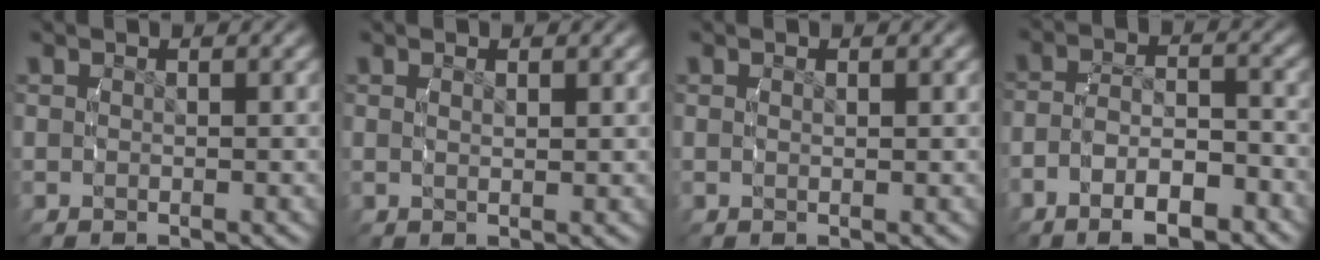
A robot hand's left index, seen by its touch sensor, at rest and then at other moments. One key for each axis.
{"total": 1.0, "fx": 0.5, "fy": -0.4, "fz": 0.7, "tx": -0.012, "ty": -0.004, "tz": 0.012}
{"total": 0.6, "fx": 0.2, "fy": -0.2, "fz": 0.6, "tx": -0.012, "ty": -0.003, "tz": 0.006}
{"total": 5.2, "fx": -3.2, "fy": 2.4, "fz": 3.4, "tx": -0.063, "ty": -0.005, "tz": -0.051}